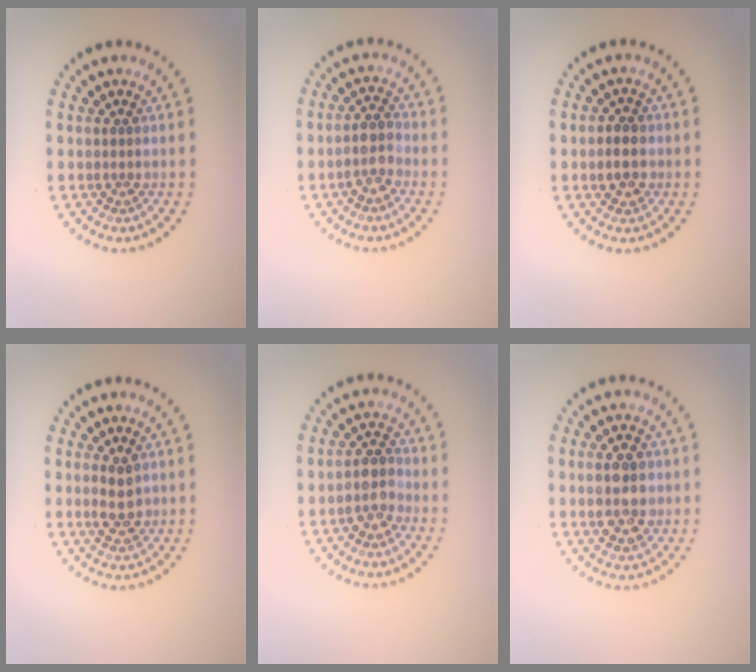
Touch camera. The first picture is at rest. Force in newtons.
{"total": 2.3, "press": 2.1, "slide": 0.8}
{"total": 2.6, "press": 2.5, "slide": 0.5}
{"total": 2.4, "press": 2.4, "slide": 0.2}
{"total": 2.5, "press": 2.2, "slide": 1.0}
{"total": 4.4, "press": 4.3, "slide": 0.4}